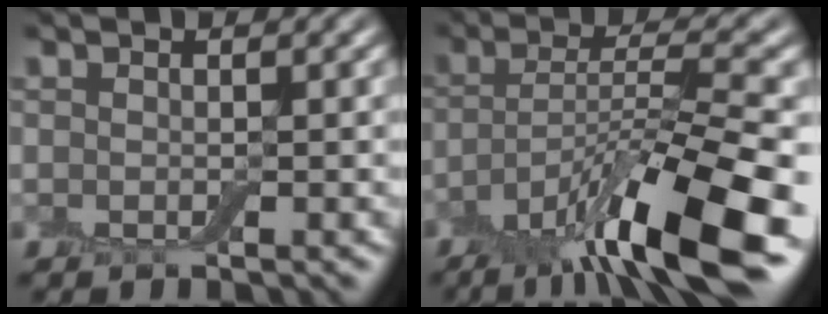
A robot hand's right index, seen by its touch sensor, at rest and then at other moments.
{"total": 12.0, "force": [-7.0, 2.4, 9.5], "torque": [-0.147, 0.002, -0.124]}